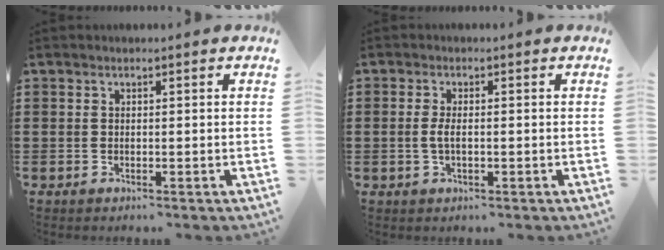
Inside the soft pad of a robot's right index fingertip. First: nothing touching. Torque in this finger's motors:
{"motor_torque": [0.75, 1.37, 0.03, -0.02]}